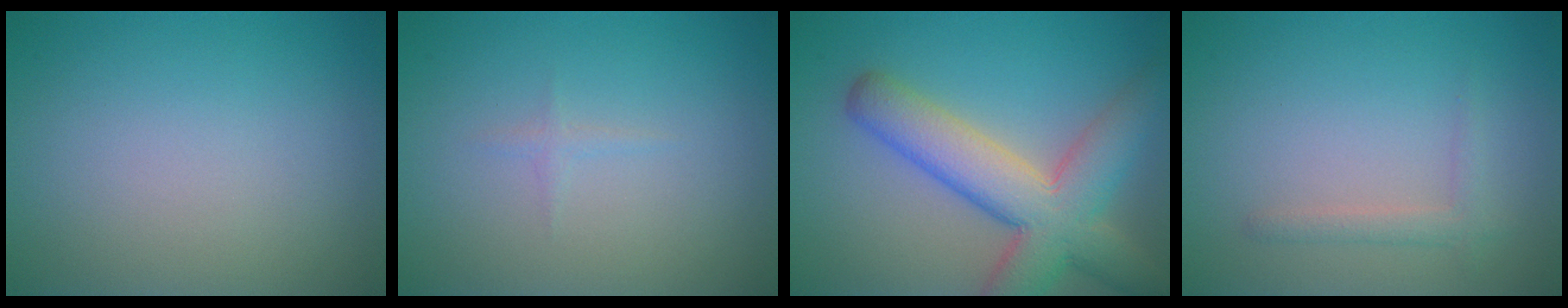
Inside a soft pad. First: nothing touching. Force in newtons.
{"total": 0.6, "press": 0.6, "slide": 0.1}
{"total": 8.3, "press": 8.3, "slide": 0.7}
{"total": 1.4, "press": 1.4, "slide": 0.1}